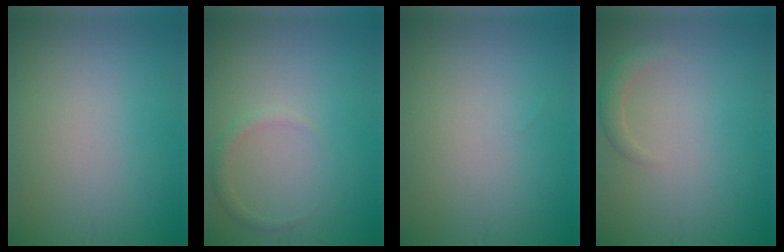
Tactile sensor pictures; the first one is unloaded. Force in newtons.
{"total": 1.2, "press": 1.2, "slide": 0.0}
{"total": 0.0}
{"total": 1.5, "press": 1.5, "slide": 0.2}